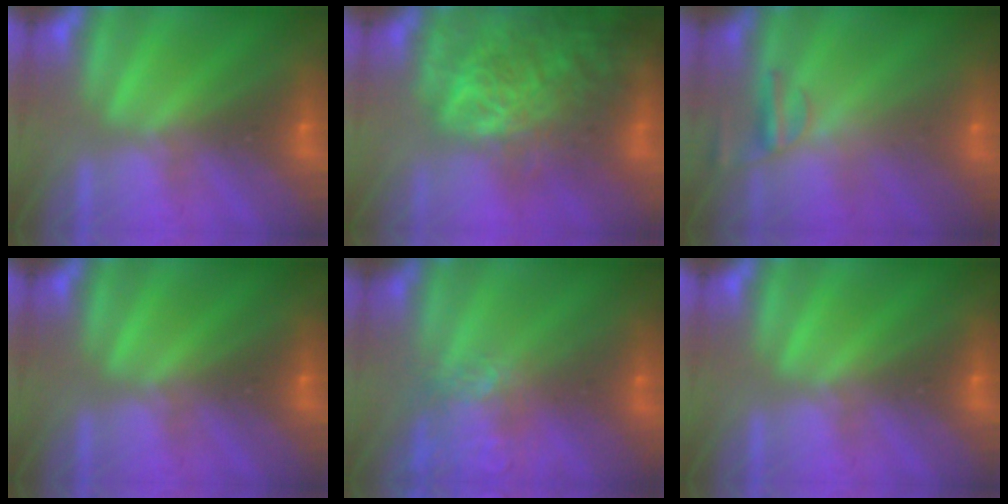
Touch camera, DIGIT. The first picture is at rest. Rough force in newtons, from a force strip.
{"total": 7.4}
{"total": 2.4}
{"total": 0.0}
{"total": 11.3}
{"total": 0.0}